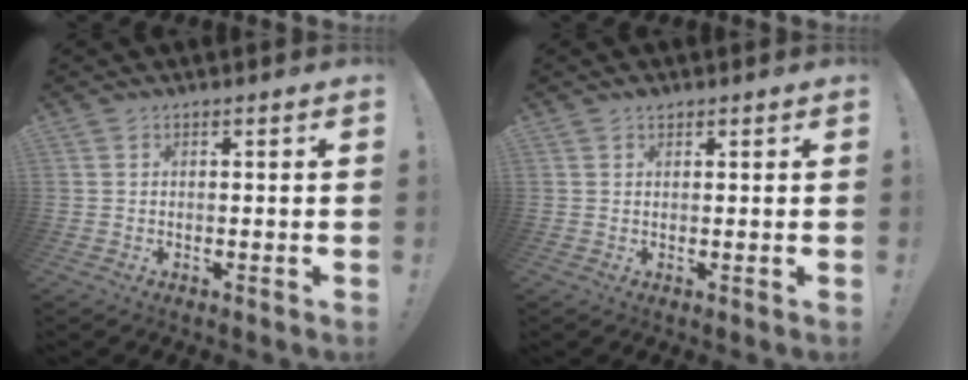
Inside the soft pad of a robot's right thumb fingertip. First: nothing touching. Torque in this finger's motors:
{"motor_torque": [-0.11, 0.29, -0.14, 0.05, 0.00]}